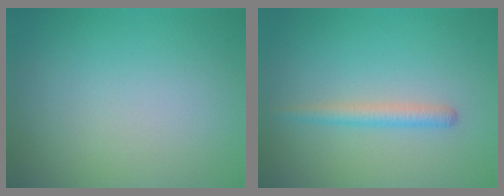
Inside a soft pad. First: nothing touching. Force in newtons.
{"total": 1.9, "press": 1.8, "slide": 0.2}